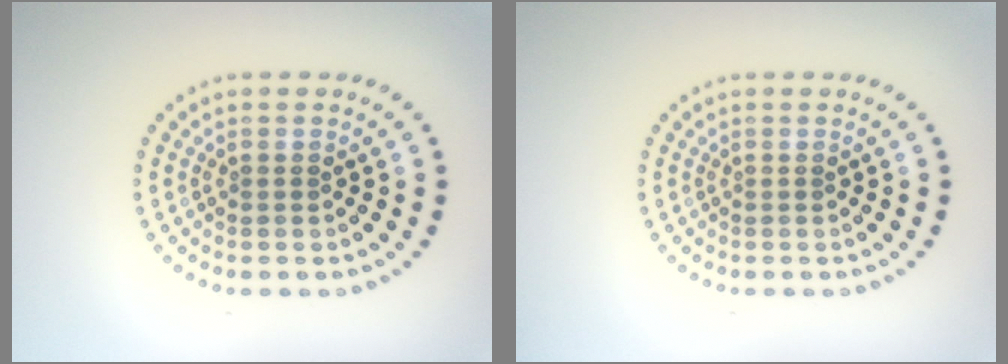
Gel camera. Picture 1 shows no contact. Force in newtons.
{"total": 0.0}